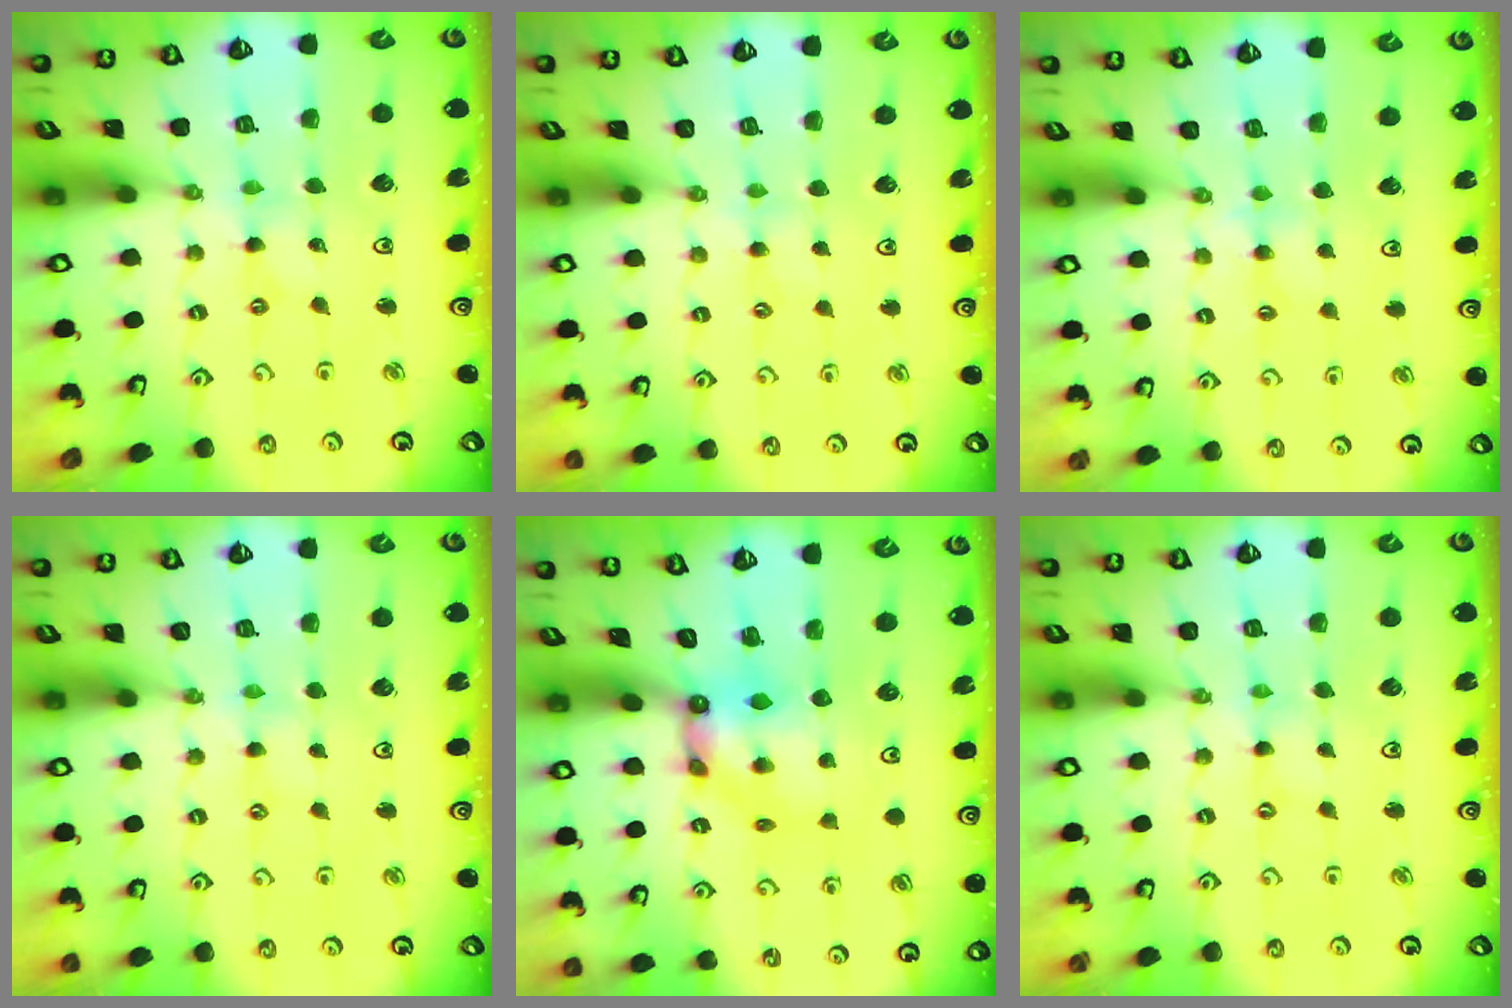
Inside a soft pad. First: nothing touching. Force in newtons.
{"total": 2.8, "press": 2.8, "slide": 0.3}
{"total": 3.9, "press": 3.9, "slide": 0.6}
{"total": 2.1, "press": 2.1, "slide": 0.4}
{"total": 5.9, "press": 5.9, "slide": 0.8}
{"total": 0.0}